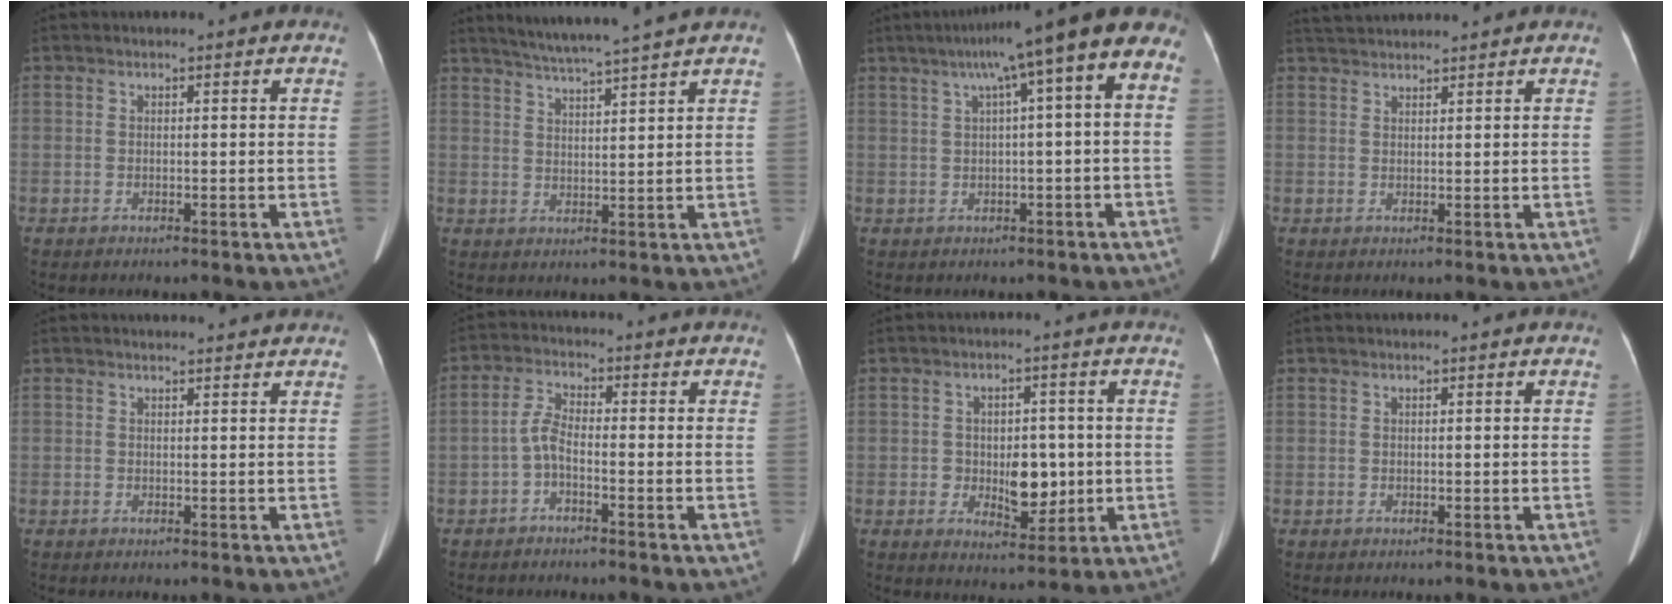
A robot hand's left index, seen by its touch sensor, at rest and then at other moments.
{"total": 8.6, "force": [7.6, -1.5, 3.7], "torque": [-0.065, 0.007, 0.116]}
{"total": 12.0, "force": [5.8, 0.6, 10.5], "torque": [-0.137, 0.047, 0.065]}
{"total": 4.0, "force": [4.0, -0.1, 0.8], "torque": [-0.015, 0.033, 0.073]}
{"total": 3.4, "force": [3.3, 0.7, 0.5], "torque": [-0.009, 0.015, 0.035]}
{"total": 3.3, "force": [-1.6, 1.1, 2.7], "torque": [-0.061, 0.009, -0.034]}
{"total": 6.3, "force": [-0.6, 3.8, 5.0], "torque": [-0.073, 0.003, -0.002]}
{"total": 0.0}